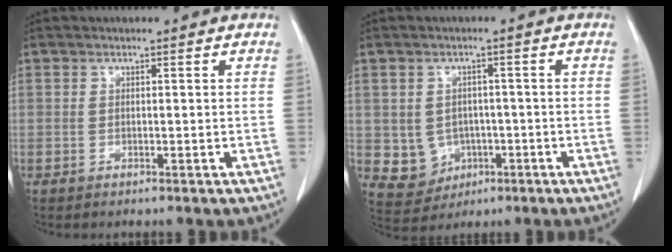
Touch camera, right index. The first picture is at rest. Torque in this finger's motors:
{"motor_torque": [-0.26, 0.08, -1.05, -0.21]}